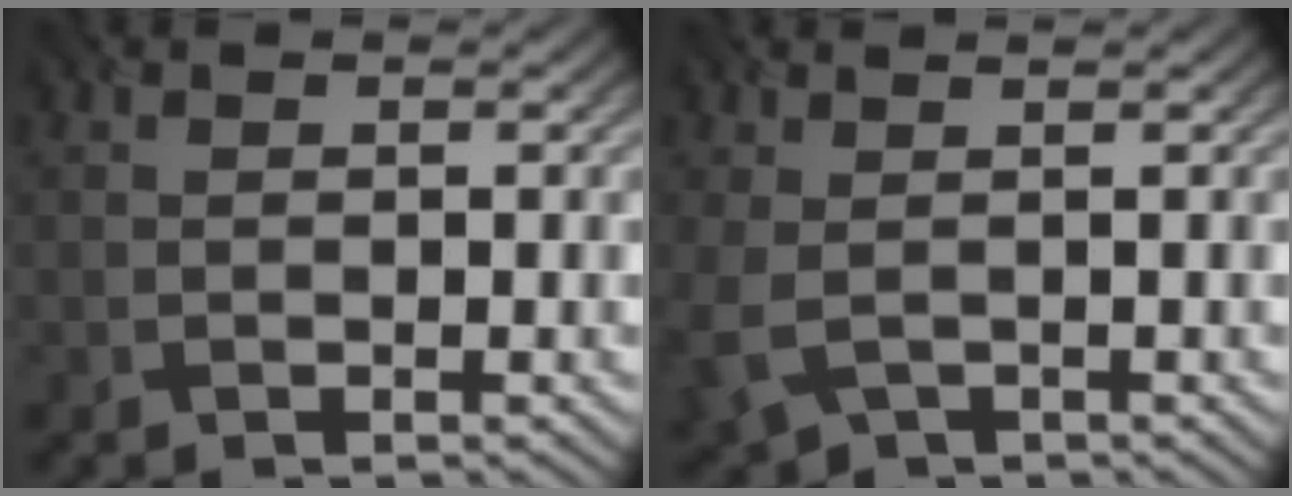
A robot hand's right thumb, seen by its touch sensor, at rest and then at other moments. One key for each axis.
{"total": 4.3, "fx": -0.3, "fy": 2.5, "fz": 3.4, "tx": -0.098, "ty": -0.009, "tz": -0.004}